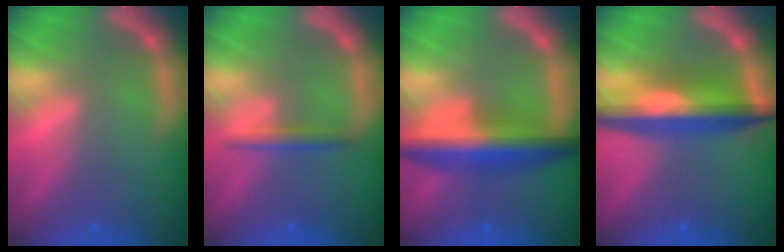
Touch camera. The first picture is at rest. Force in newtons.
{"total": 1.9}
{"total": 7.4}
{"total": 8.1}